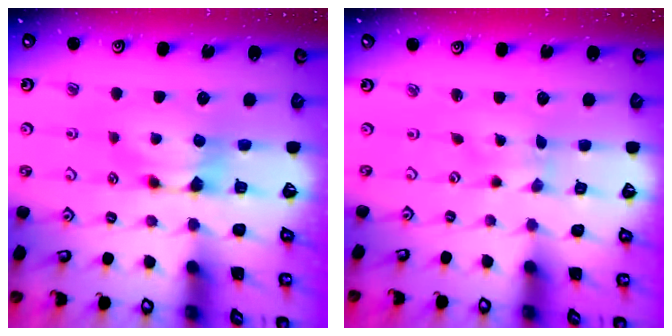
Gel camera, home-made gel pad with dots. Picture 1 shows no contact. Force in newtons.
{"total": 4.4, "press": 4.3, "slide": 0.9}